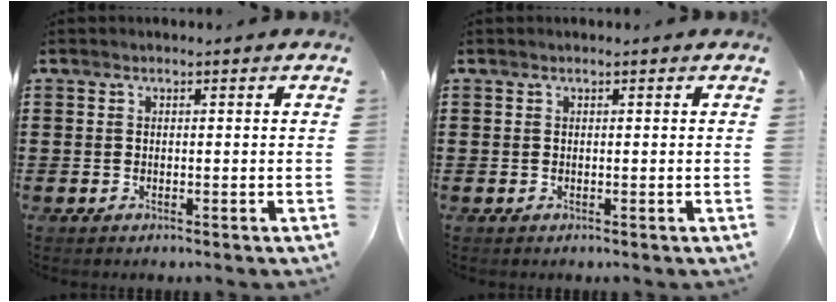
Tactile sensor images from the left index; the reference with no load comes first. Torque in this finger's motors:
{"motor_torque": [0.24, 0.39, -0.02, -0.01]}